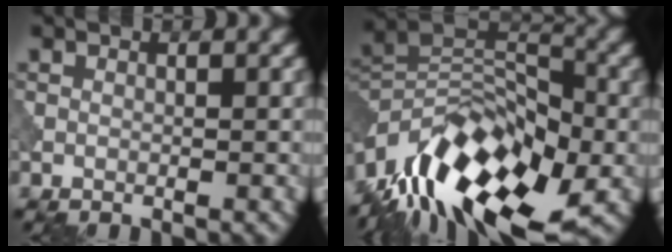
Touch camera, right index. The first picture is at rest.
{"total": 13.9, "force": [-7.5, 6.6, 9.6], "torque": [-0.174, 0.022, -0.152]}